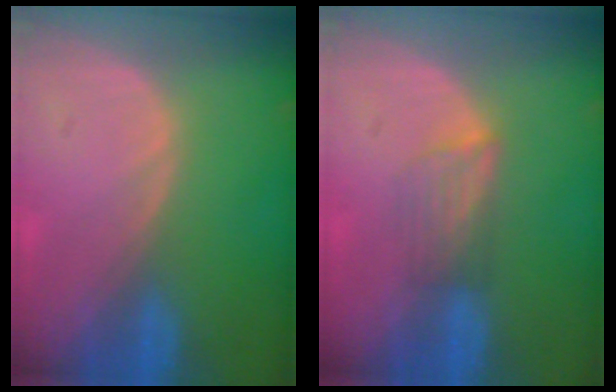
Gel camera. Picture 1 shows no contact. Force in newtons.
{"total": 3.5, "press": 3.2, "slide": 1.4}